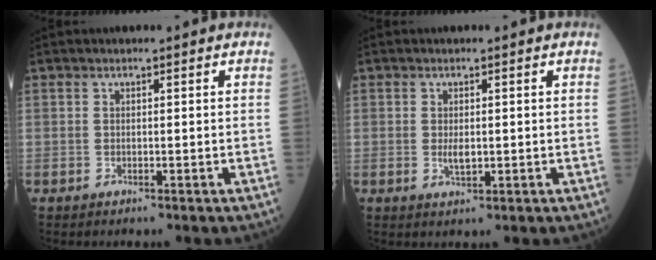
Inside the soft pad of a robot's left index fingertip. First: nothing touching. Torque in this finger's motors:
{"motor_torque": [0.51, -0.21, 0.22, 0.04]}